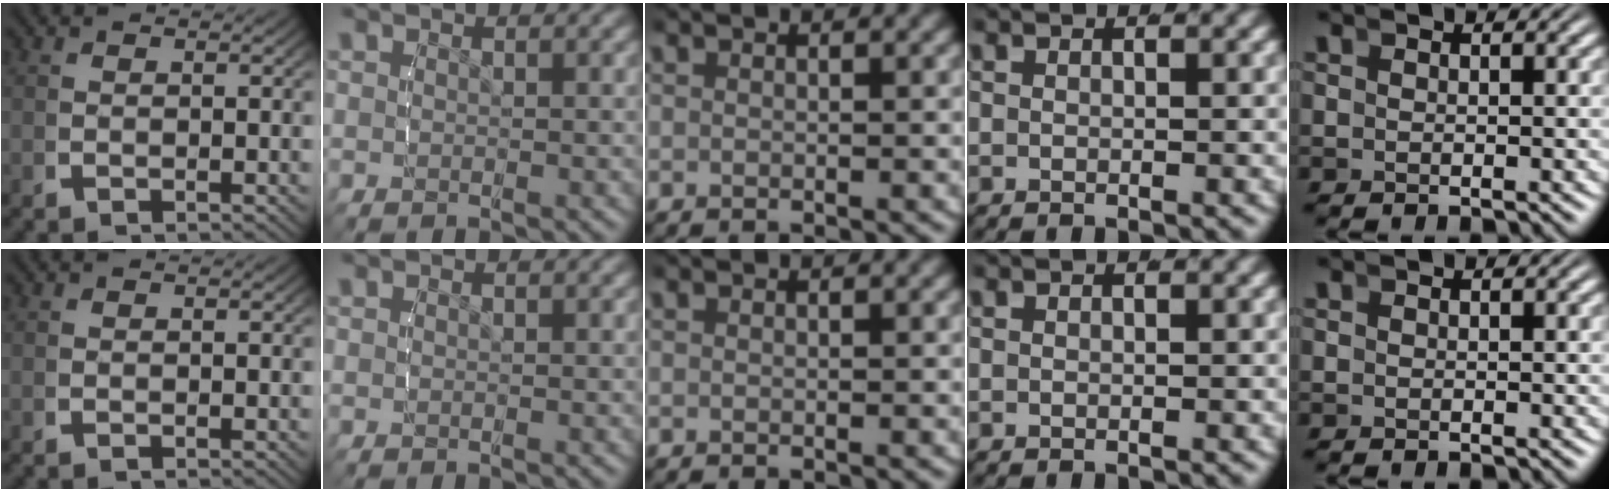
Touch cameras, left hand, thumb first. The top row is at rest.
{}